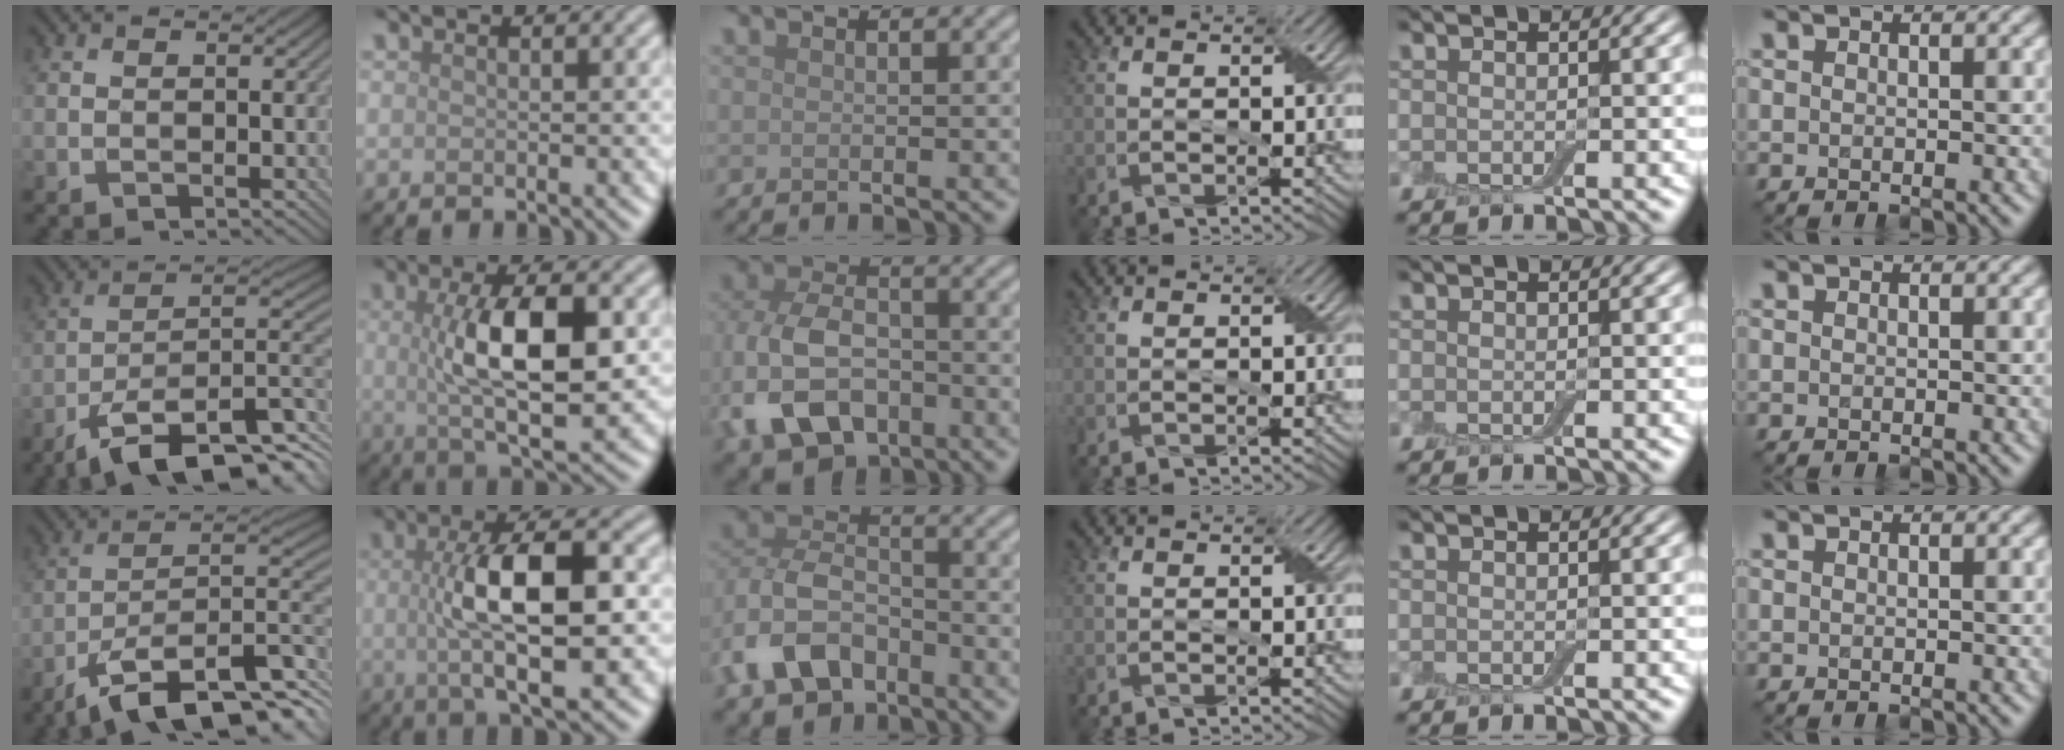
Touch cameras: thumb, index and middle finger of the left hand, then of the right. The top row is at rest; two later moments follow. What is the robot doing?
{"motion": "wrap", "object": "adhesive wrap"}